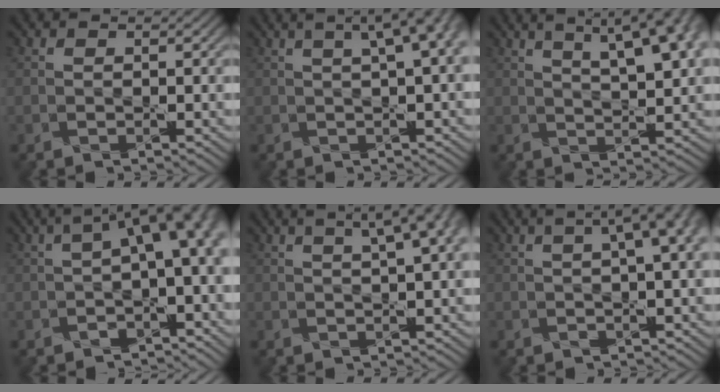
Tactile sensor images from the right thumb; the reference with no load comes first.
{"total": 8.2, "force": [2.8, 2.8, 7.2], "torque": [-0.063, 0.041, 0.017]}
{"total": 13.4, "force": [7.2, 4.6, 10.3], "torque": [-0.144, 0.029, 0.090]}
{"total": 9.4, "force": [0.8, 4.2, 8.4], "torque": [-0.115, 0.008, 0.014]}
{"total": 8.3, "force": [3.6, 2.6, 7.1], "torque": [-0.061, 0.041, 0.027]}
{"total": 6.4, "force": [1.4, 2.0, 6.0], "torque": [-0.065, 0.023, 0.017]}